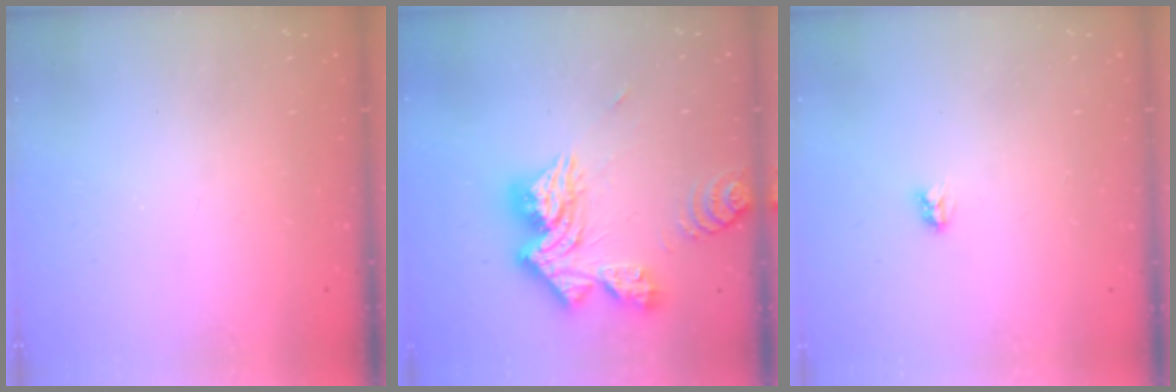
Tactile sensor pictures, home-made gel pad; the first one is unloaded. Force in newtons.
{"total": 18.5, "press": 18.4, "slide": 1.6}
{"total": 2.9, "press": 2.9, "slide": 0.3}